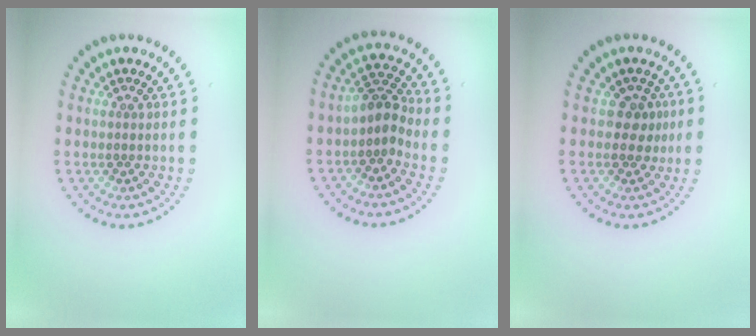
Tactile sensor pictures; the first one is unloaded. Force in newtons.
{"total": 2.6, "press": 2.0, "slide": 1.5}
{"total": 2.0, "press": 1.6, "slide": 1.2}